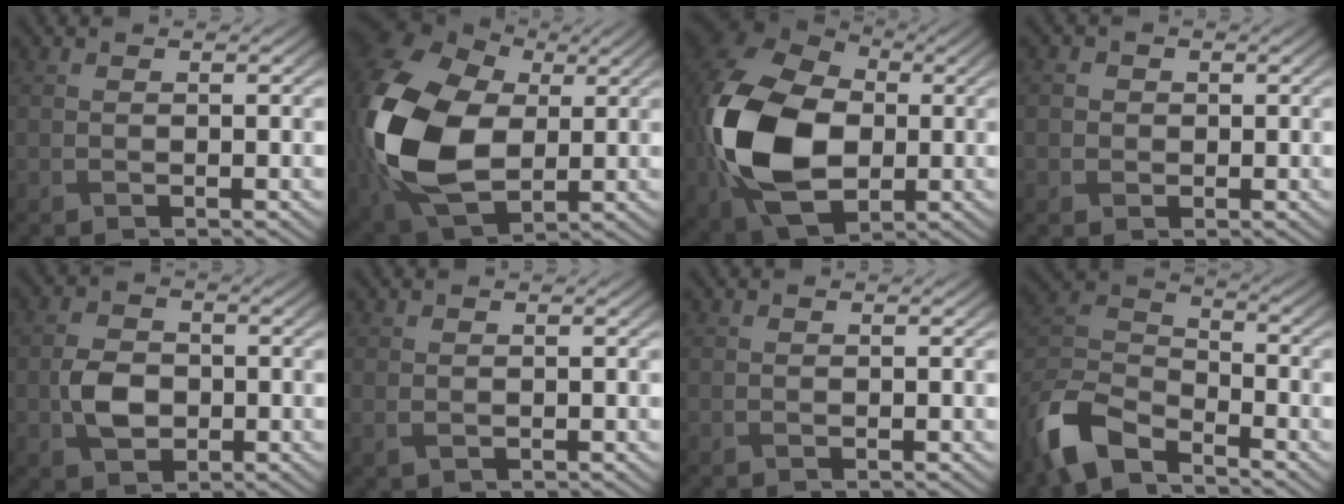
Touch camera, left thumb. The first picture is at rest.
{"total": 18.5, "force": [0.4, 13.0, 13.1], "torque": [-0.358, -0.044, 0.031]}
{"total": 17.5, "force": [-1.8, 12.1, 12.6], "torque": [-0.320, -0.028, -0.033]}
{"total": 1.6, "force": [0.0, 1.6, 0.3], "torque": [-0.004, -0.001, -0.002]}
{"total": 4.3, "force": [-0.8, 3.2, 2.8], "torque": [-0.062, -0.001, -0.019]}
{"total": 0.7, "force": [0.2, 0.5, 0.5], "torque": [-0.014, -0.002, 0.008]}
{"total": 0.0}
{"total": 10.2, "force": [-7.7, 4.1, 5.3], "torque": [-0.127, -0.010, -0.170]}